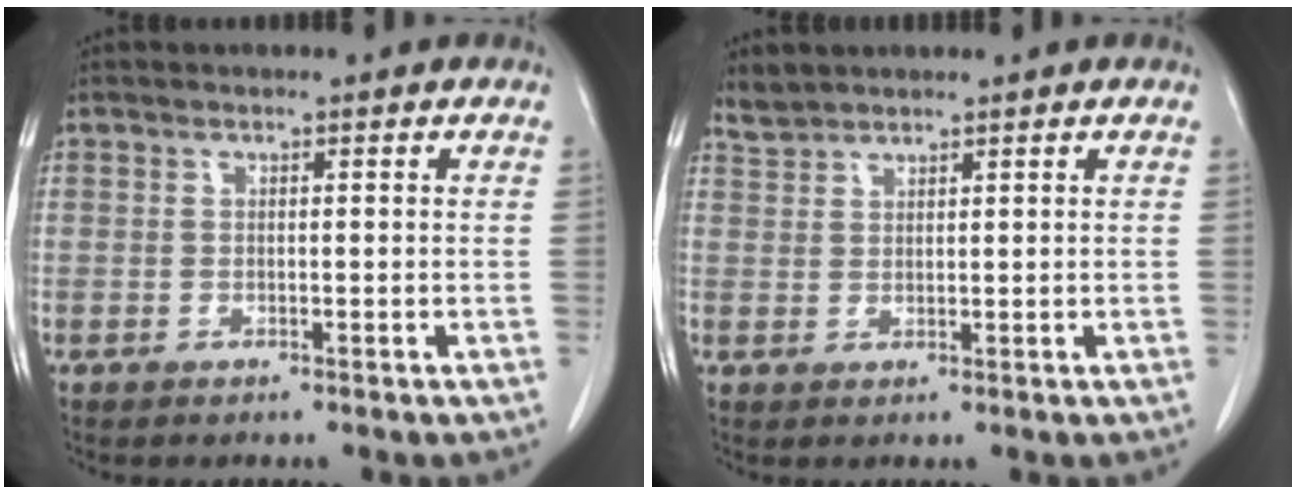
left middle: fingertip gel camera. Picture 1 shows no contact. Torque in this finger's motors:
{"motor_torque": [-0.02, -0.28, -0.12, -0.01]}